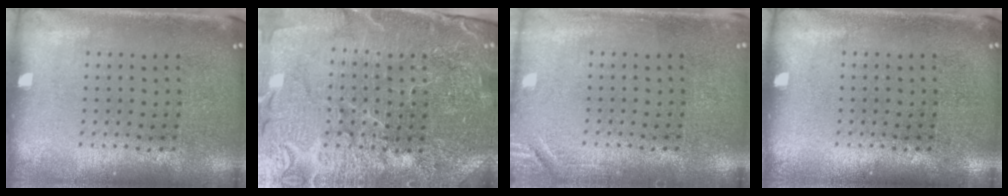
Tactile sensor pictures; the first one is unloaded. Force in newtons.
{"total": 5.0, "press": 4.7, "slide": 1.8}
{"total": 1.5, "press": 1.5, "slide": 0.3}
{"total": 0.0}